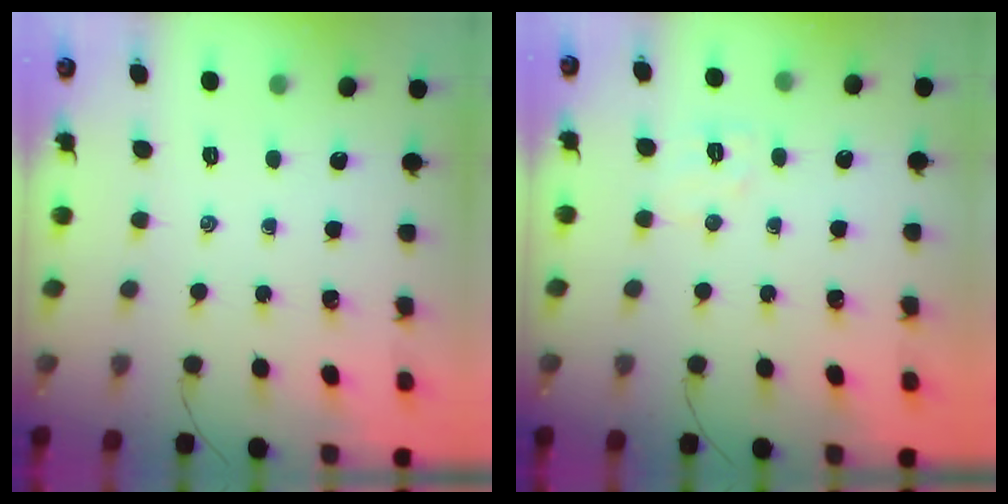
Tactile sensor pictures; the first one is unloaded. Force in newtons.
{"total": 5.8, "press": 5.7, "slide": 1.2}